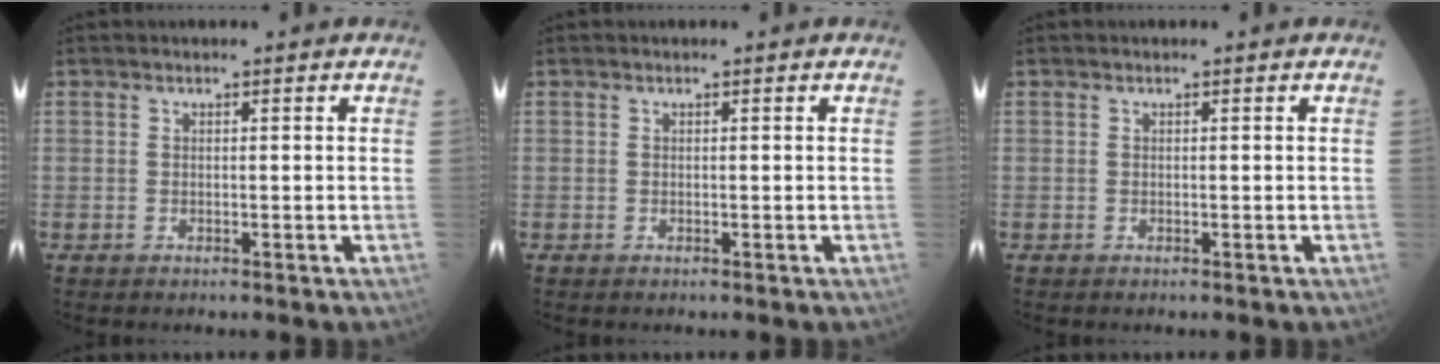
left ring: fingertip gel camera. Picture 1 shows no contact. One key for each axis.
{"total": 0.0}
{"total": 0.0}